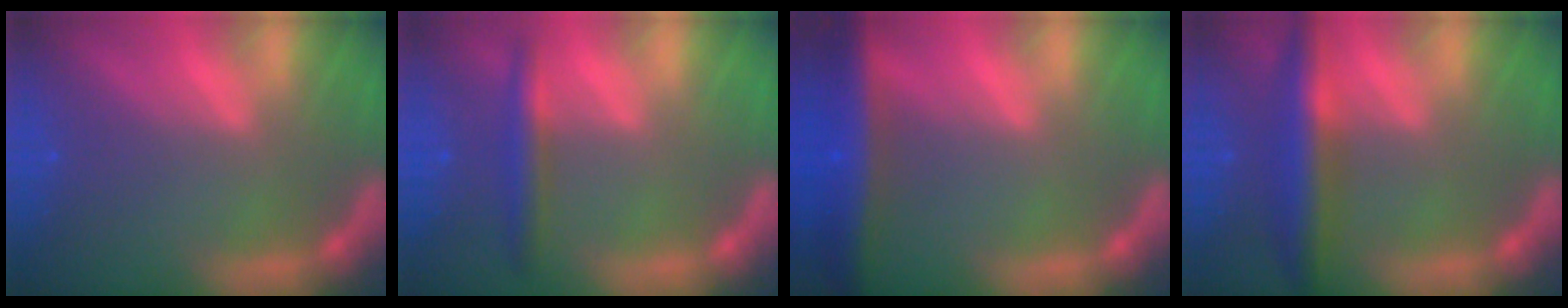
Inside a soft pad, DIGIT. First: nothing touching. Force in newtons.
{"total": 3.0}
{"total": 7.0}
{"total": 5.5}